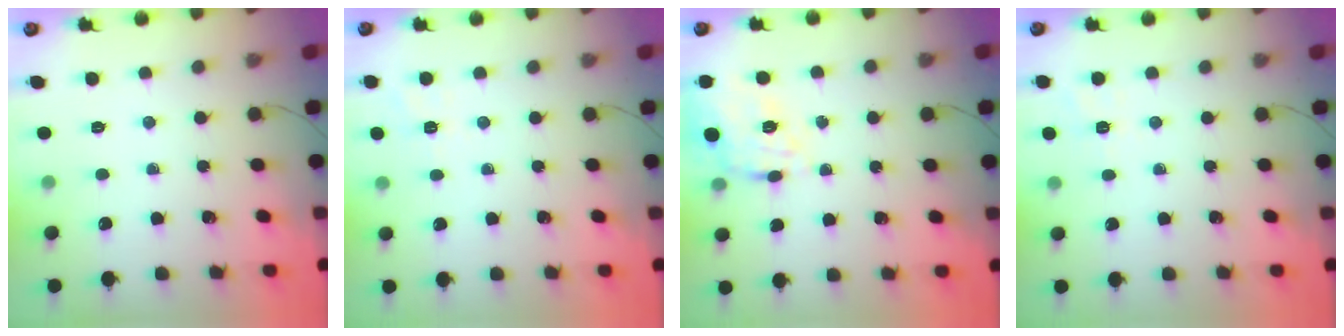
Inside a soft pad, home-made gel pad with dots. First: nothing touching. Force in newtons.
{"total": 2.4, "press": 1.2, "slide": 2.0}
{"total": 12.0, "press": 12.0, "slide": 0.4}
{"total": 2.4, "press": 1.2, "slide": 2.0}